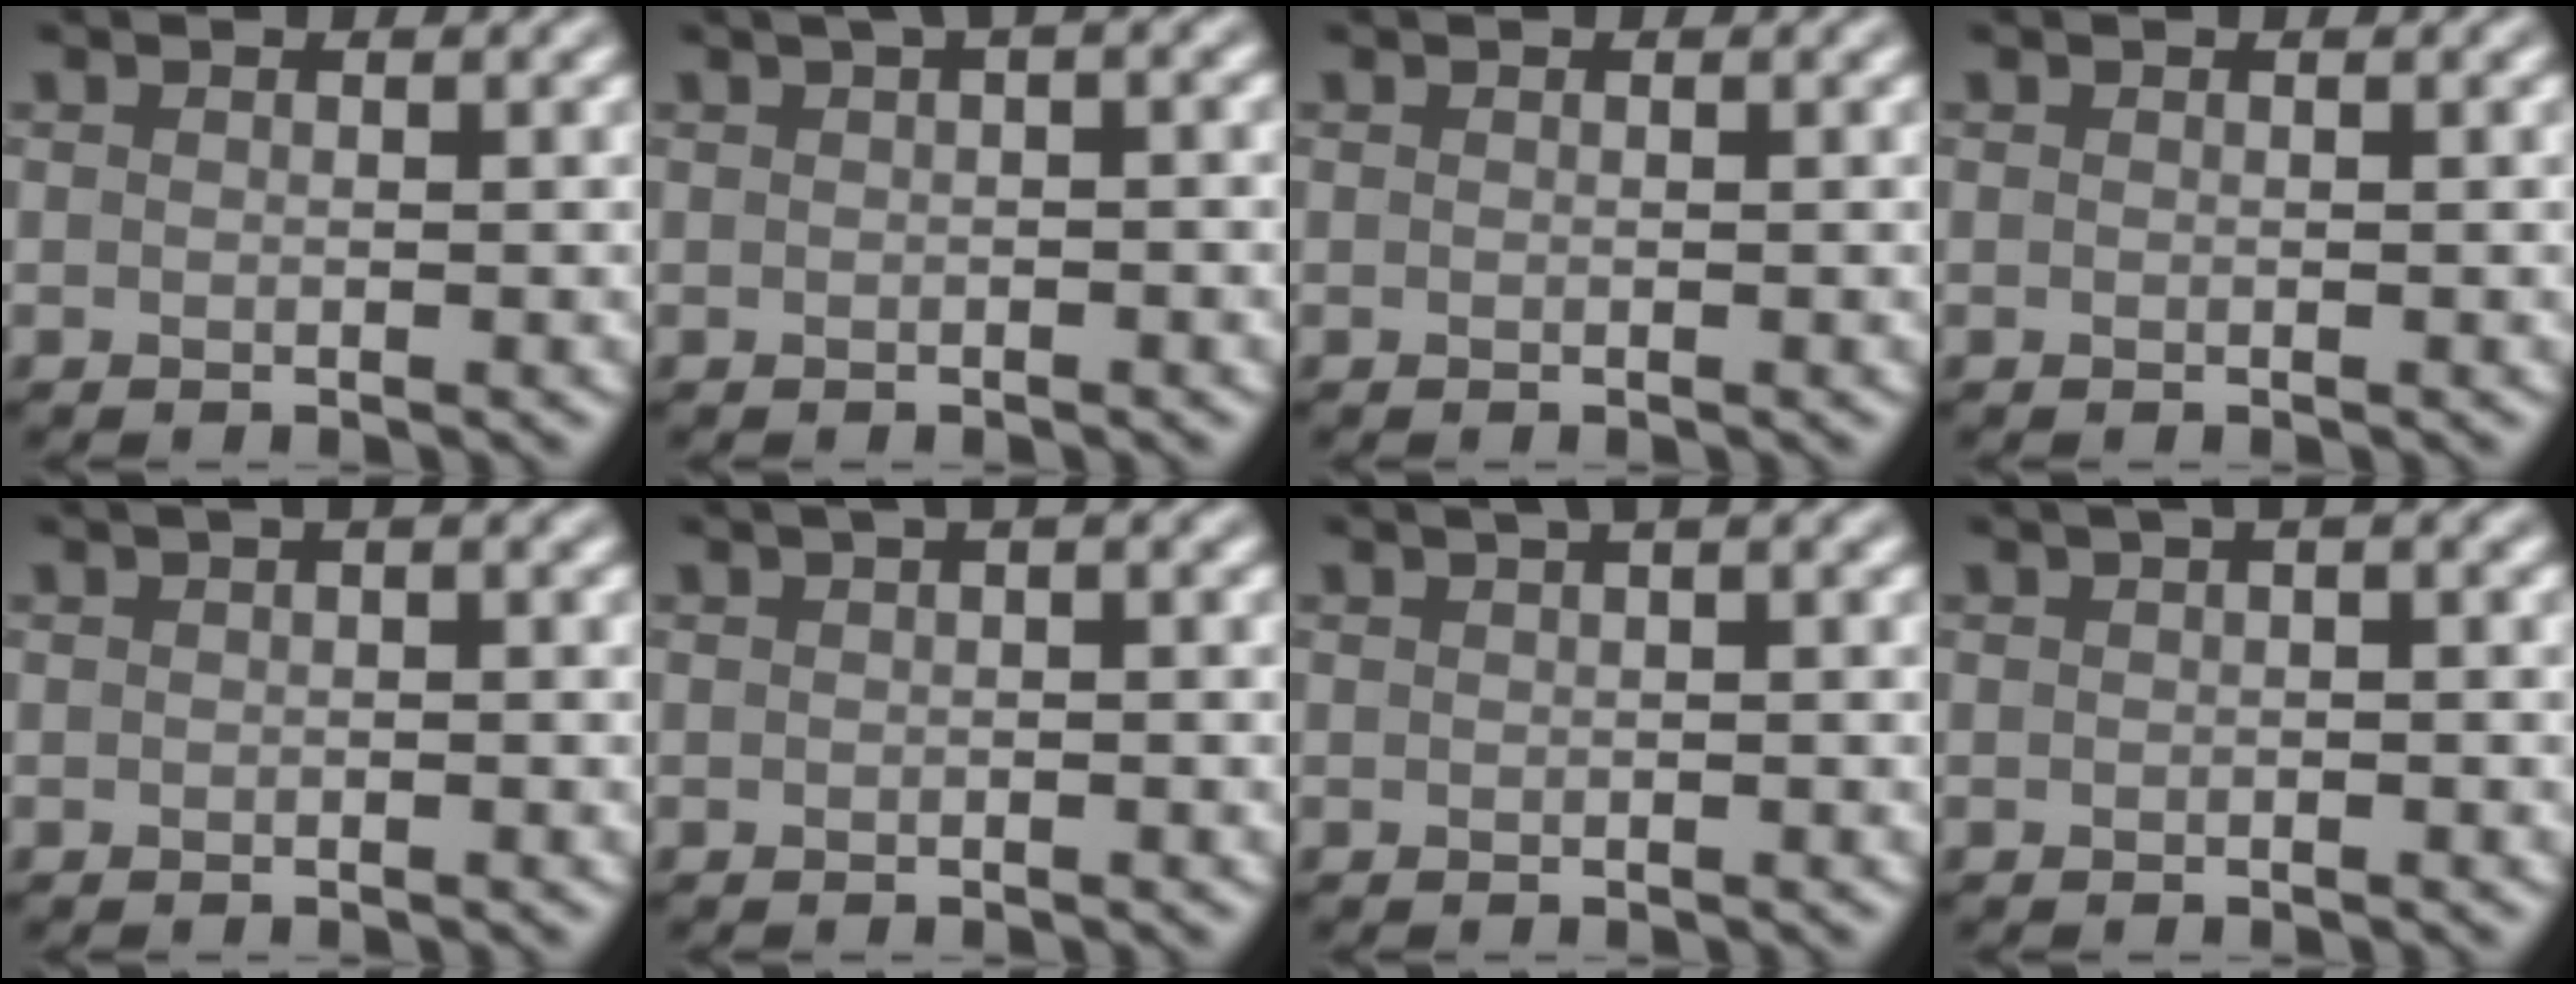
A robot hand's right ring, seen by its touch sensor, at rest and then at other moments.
{"total": 2.3, "force": [0.9, 0.6, 2.0], "torque": [-0.024, 0.007, 0.011]}
{"total": 0.0}
{"total": 0.0}
{"total": 1.3, "force": [0.3, 0.3, 1.2], "torque": [-0.020, 0.002, 0.002]}
{"total": 1.6, "force": [0.4, 0.3, 1.5], "torque": [-0.022, 0.004, 0.003]}
{"total": 2.5, "force": [1.1, 0.7, 2.1], "torque": [-0.024, 0.008, 0.013]}
{"total": 1.6, "force": [0.5, 0.4, 1.5], "torque": [-0.023, 0.003, 0.004]}